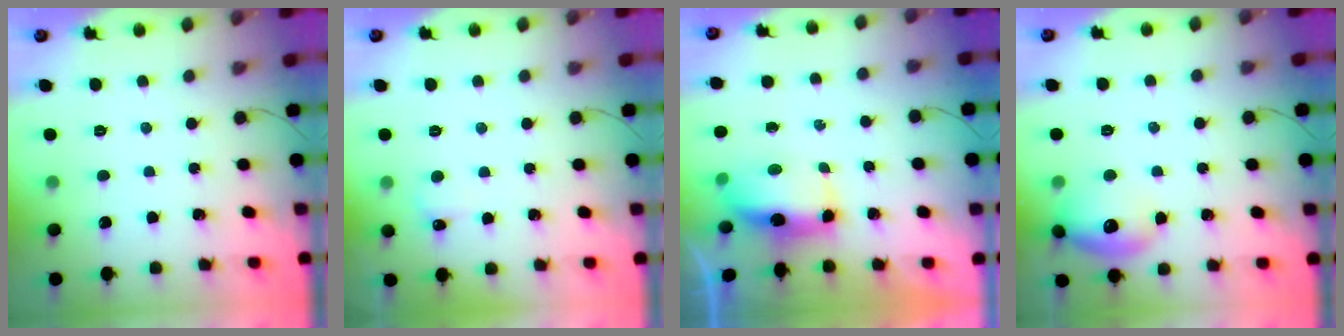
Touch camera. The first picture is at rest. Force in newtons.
{"total": 4.7, "press": 4.5, "slide": 1.5}
{"total": 7.7, "press": 7.4, "slide": 2.0}
{"total": 14.1, "press": 14.1, "slide": 1.1}